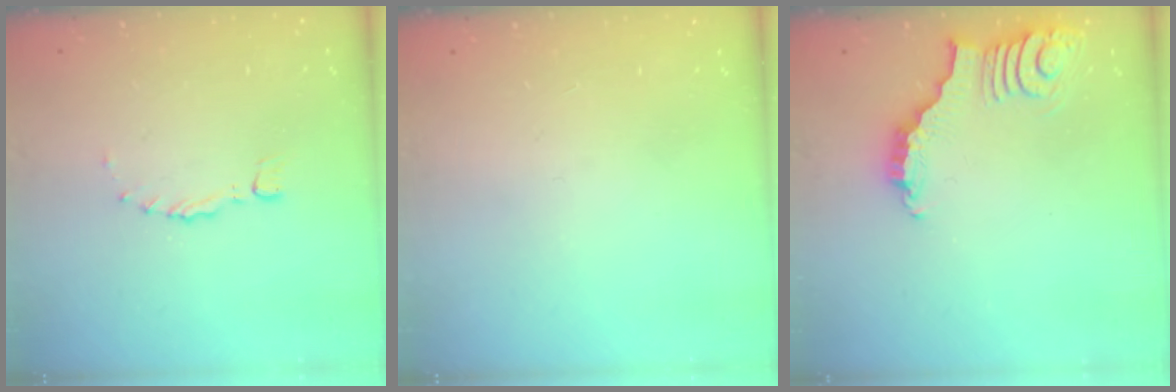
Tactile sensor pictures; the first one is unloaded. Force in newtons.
{"total": 1.6, "press": 1.6, "slide": 0.1}
{"total": 3.9, "press": 3.9, "slide": 0.5}